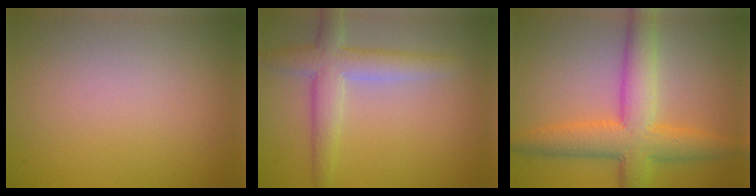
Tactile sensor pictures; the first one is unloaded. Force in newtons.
{"total": 4.4, "press": 4.4, "slide": 0.3}
{"total": 6.9, "press": 6.9, "slide": 0.2}